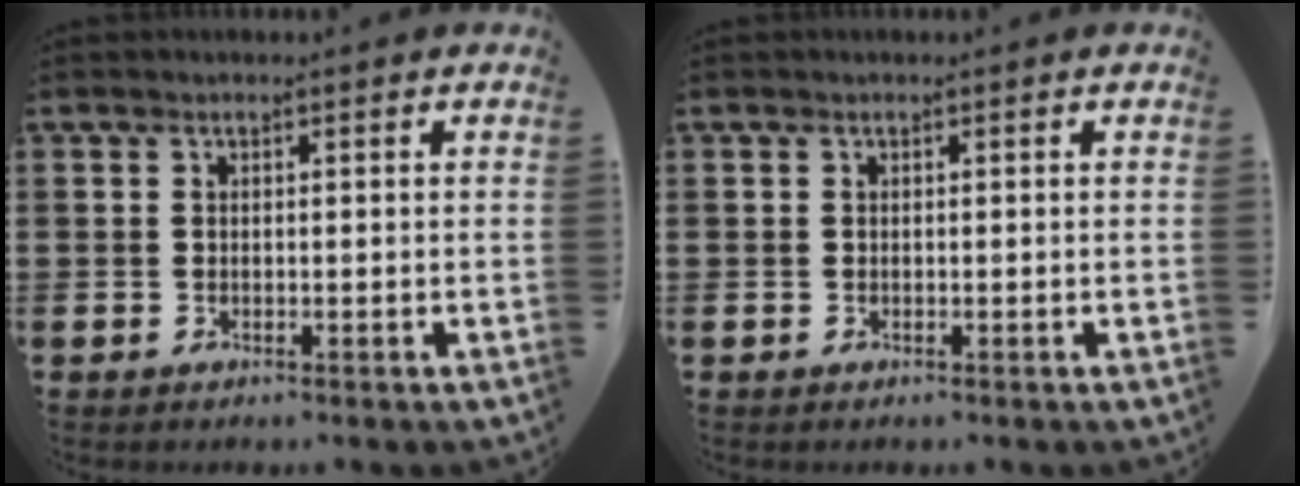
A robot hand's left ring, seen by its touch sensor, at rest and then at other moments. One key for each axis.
{"total": 0.0}